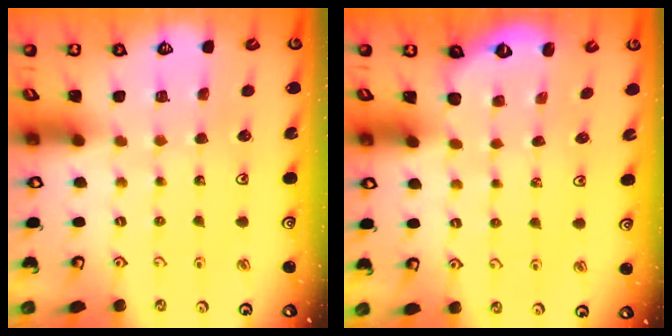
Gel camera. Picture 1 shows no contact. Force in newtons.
{"total": 1.8, "press": 1.1, "slide": 1.4}